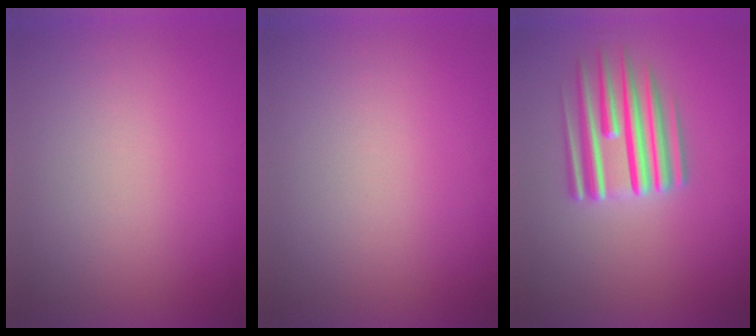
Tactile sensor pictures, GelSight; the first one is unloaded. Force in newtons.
{"total": 0.0}
{"total": 5.6}